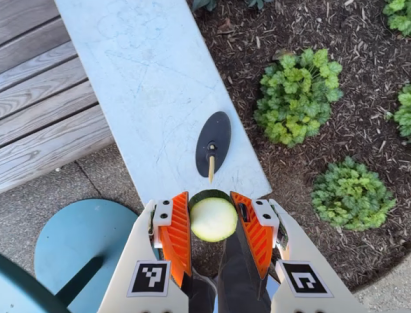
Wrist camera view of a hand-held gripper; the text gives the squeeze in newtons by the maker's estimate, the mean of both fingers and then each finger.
{"total": 10.5, "left": 10.7, "right": 10.4}